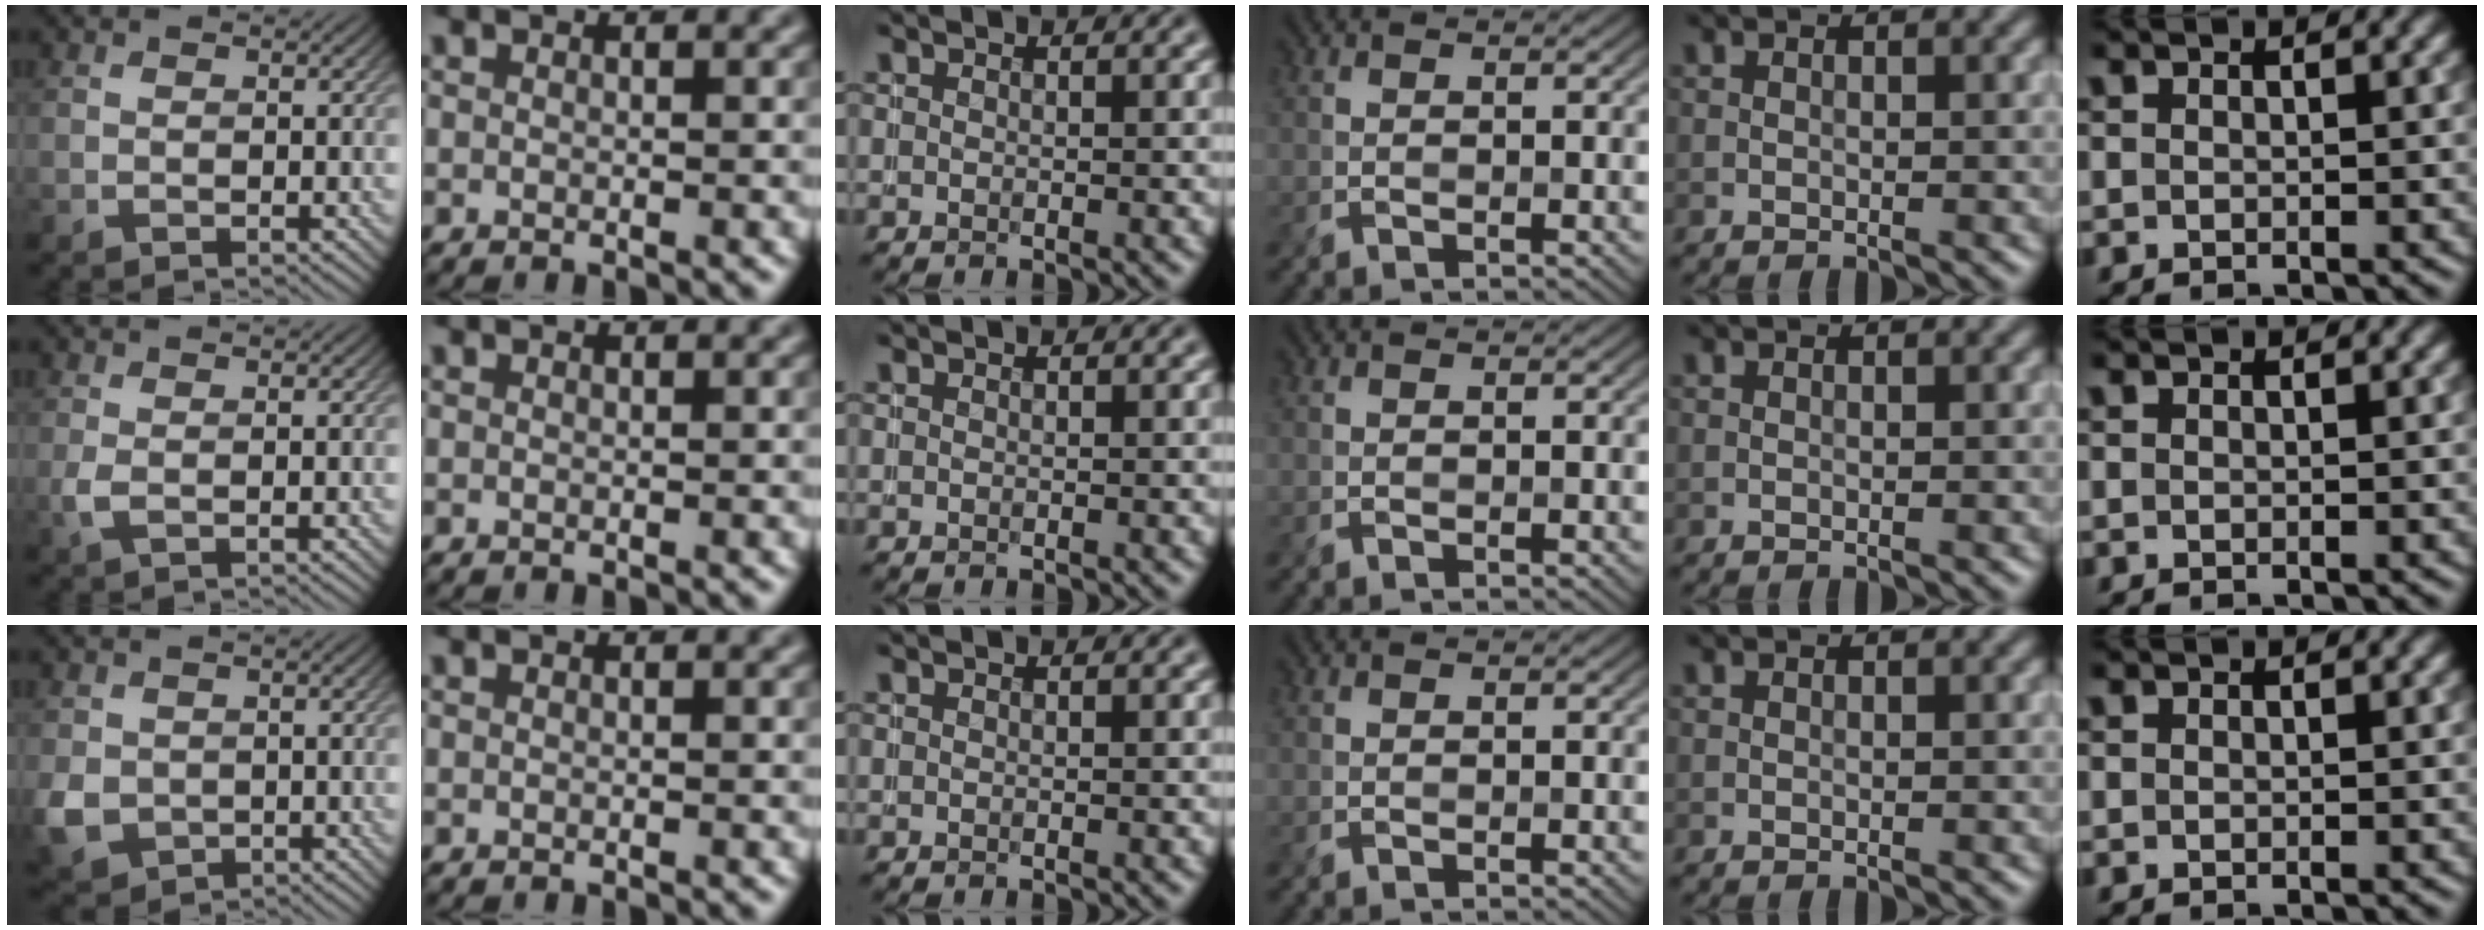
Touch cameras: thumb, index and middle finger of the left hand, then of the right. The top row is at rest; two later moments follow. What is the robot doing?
{"motion": "insert", "object": "file holder"}